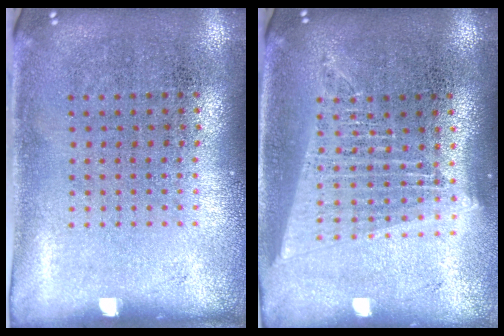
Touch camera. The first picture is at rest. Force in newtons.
{"total": 1.8, "press": 1.5, "slide": 0.9}